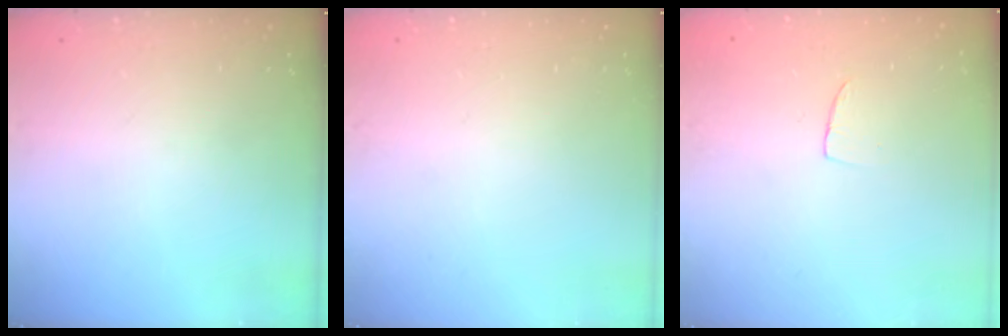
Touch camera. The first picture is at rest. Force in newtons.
{"total": 0.0}
{"total": 3.9, "press": 3.9, "slide": 0.3}